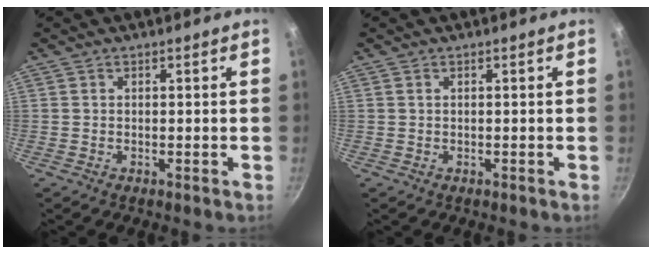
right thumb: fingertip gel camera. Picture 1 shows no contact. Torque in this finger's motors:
{"motor_torque": [-0.06, 0.34, 0.20, 0.37, 0.00]}